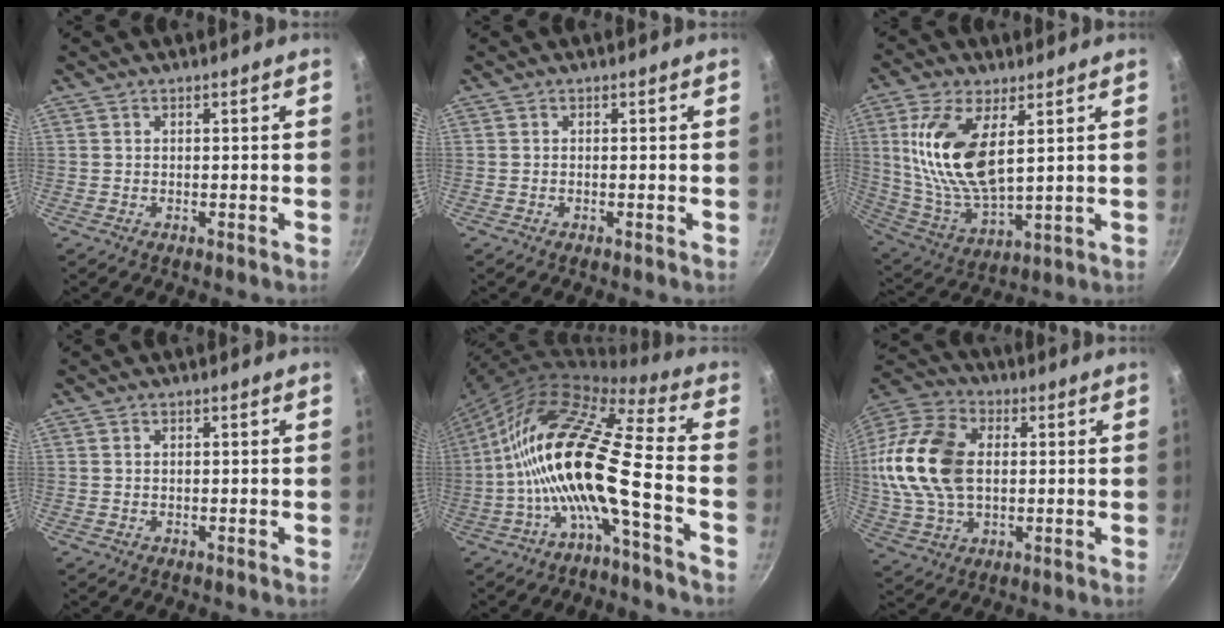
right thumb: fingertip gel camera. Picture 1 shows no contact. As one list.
[{"total": 0.0}, {"total": 16.7, "force": [4.5, 7.7, 14.1], "torque": [-0.278, -0.027, 0.097]}, {"total": 0.7, "force": [0.2, 0.5, 0.4], "torque": [-0.007, 0.003, 0.003]}, {"total": 17.6, "force": [-5.5, 3.5, 16.3], "torque": [-0.307, 0.061, -0.125]}, {"total": 19.6, "force": [1.8, 13.2, 14.4], "torque": [-0.273, 0.019, 0.027]}]